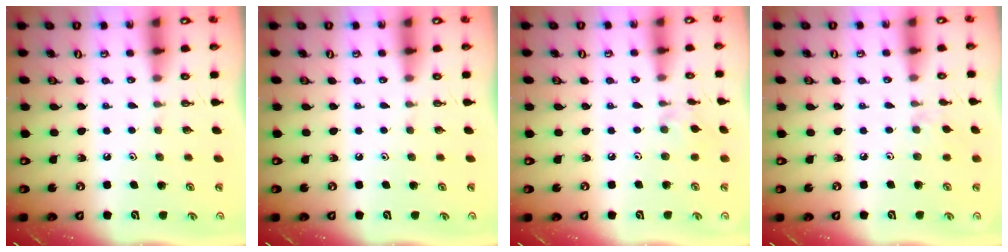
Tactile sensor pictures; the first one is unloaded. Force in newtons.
{"total": 0.0}
{"total": 2.6, "press": 2.6, "slide": 0.5}
{"total": 1.5, "press": 1.4, "slide": 0.4}